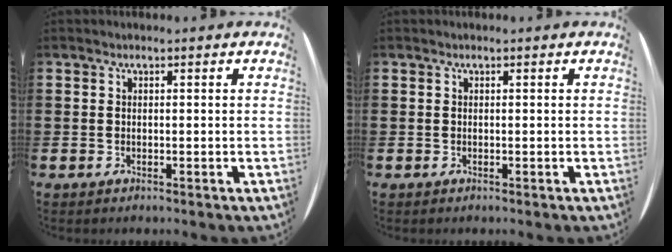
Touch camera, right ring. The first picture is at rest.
{"total": 0.0}